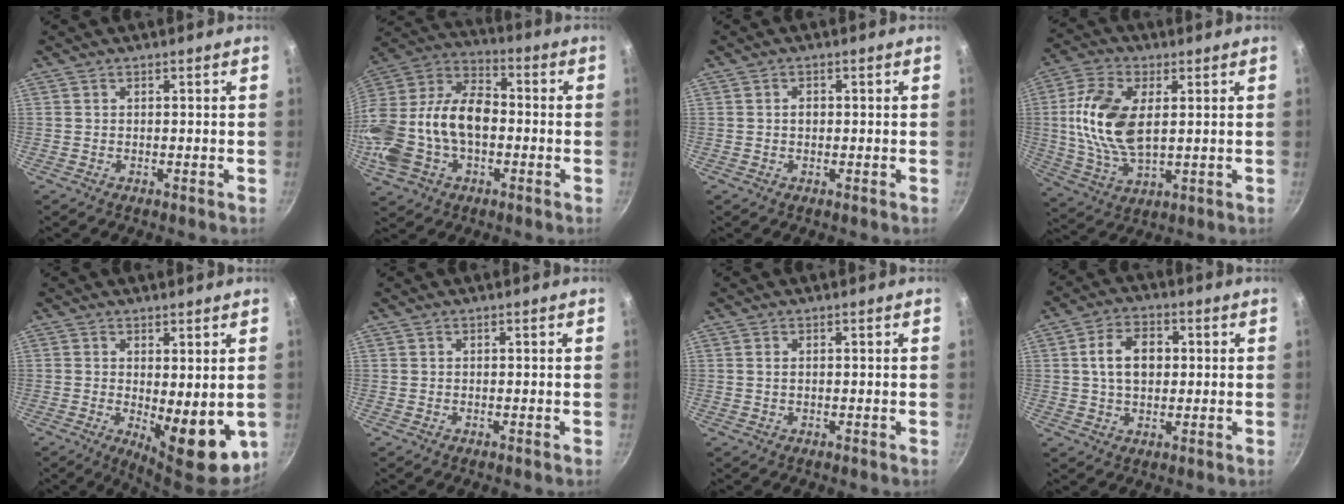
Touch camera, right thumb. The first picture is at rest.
{"total": 22.8, "force": [-2.5, 14.9, 17.0], "torque": [-0.334, 0.051, -0.052]}
{"total": 1.4, "force": [0.0, 1.1, 0.8], "torque": [-0.010, 0.004, 0.000]}
{"total": 15.0, "force": [2.2, 8.1, 12.4], "torque": [-0.240, 0.000, 0.042]}
{"total": 10.9, "force": [-1.2, 4.5, 9.9], "torque": [-0.113, -0.010, -0.002]}
{"total": 0.0}
{"total": 0.9, "force": [0.2, 0.5, 0.7], "torque": [-0.012, 0.001, 0.002]}
{"total": 8.6, "force": [1.1, 5.9, 6.1], "torque": [-0.088, 0.011, 0.015]}